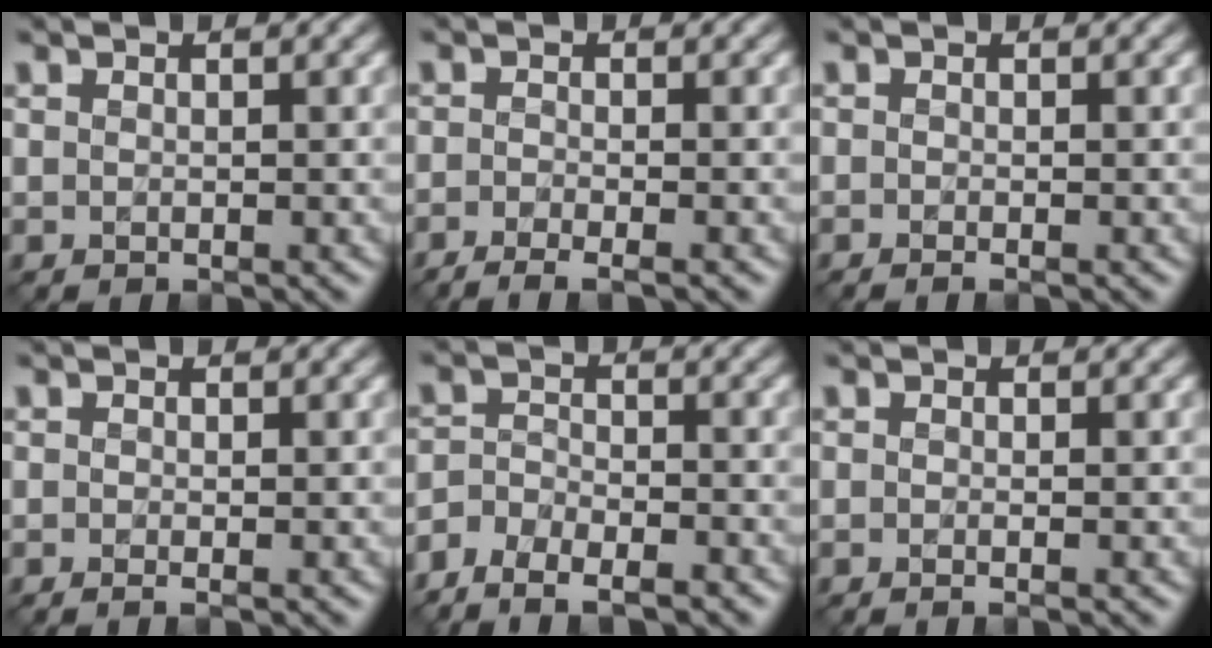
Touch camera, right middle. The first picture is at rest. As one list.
[{"total": 3.2, "force": [-2.3, 0.8, 2.1], "torque": [-0.030, -0.006, -0.046]}, {"total": 0.8, "force": [-0.5, 0.2, 0.6], "torque": [-0.010, -0.009, -0.011]}, {"total": 0.9, "force": [-0.5, 0.2, 0.7], "torque": [-0.013, -0.010, -0.011]}, {"total": 6.7, "force": [-5.3, 2.9, 2.9], "torque": [-0.036, -0.006, -0.086]}, {"total": 1.0, "force": [-0.4, 0.3, 0.9], "torque": [-0.012, -0.009, -0.008]}]